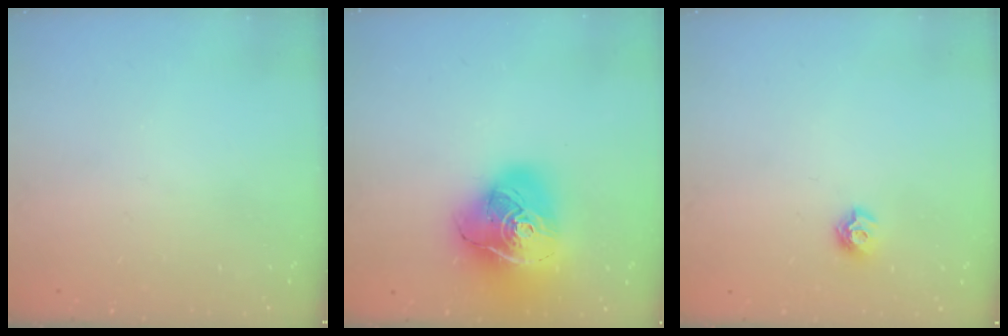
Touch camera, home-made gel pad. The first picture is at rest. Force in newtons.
{"total": 22.2, "press": 22.0, "slide": 2.8}
{"total": 7.2, "press": 7.1, "slide": 0.7}